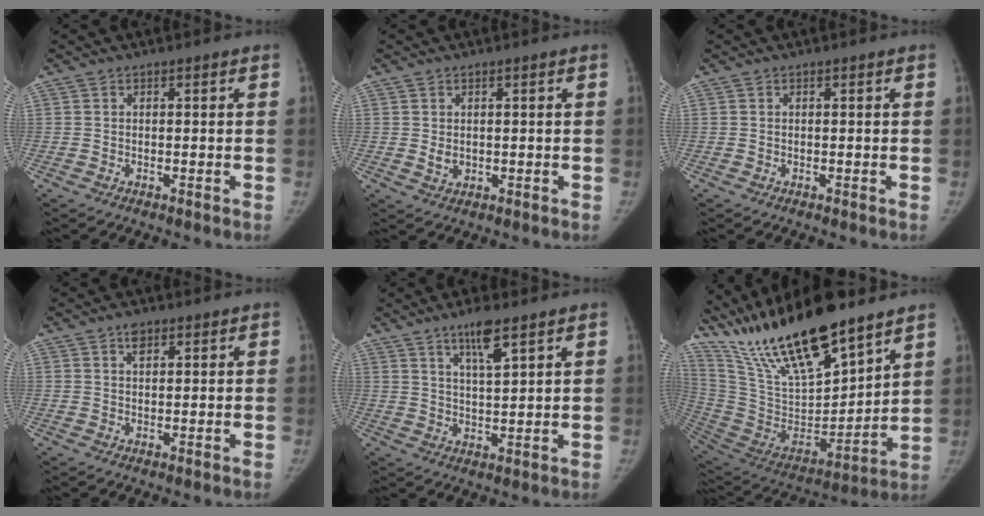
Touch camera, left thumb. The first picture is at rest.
{"total": 1.9, "force": [0.3, 1.4, 1.3], "torque": [-0.016, -0.006, 0.012]}
{"total": 0.0}
{"total": 2.2, "force": [1.4, 1.2, 1.3], "torque": [-0.013, -0.005, 0.023]}
{"total": 6.4, "force": [4.2, 1.1, 4.8], "torque": [-0.084, -0.025, 0.077]}
{"total": 27.2, "force": [21.0, 7.6, 15.6], "torque": [-0.259, -0.087, 0.385]}